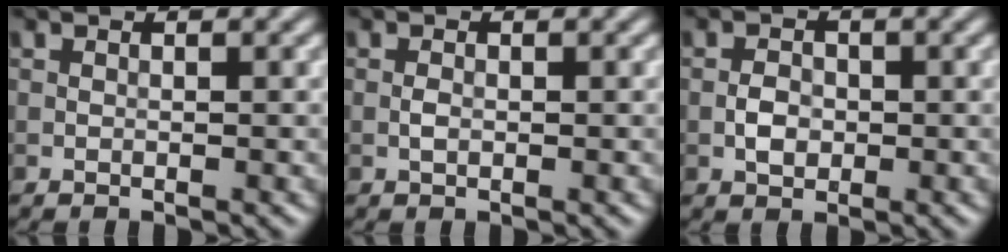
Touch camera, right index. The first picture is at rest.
{"total": 0.8, "force": [-0.2, 0.4, 0.6], "torque": [-0.013, 0.001, -0.004]}
{"total": 1.9, "force": [-0.4, 1.4, 1.3], "torque": [-0.021, 0.003, -0.011]}